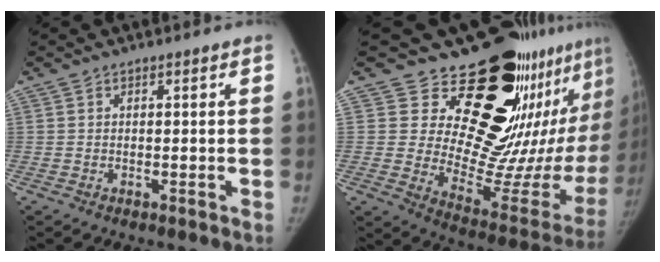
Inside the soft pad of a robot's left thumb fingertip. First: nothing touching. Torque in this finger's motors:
{"motor_torque": [2.36, 1.45, 1.29, -1.44, 0.18]}